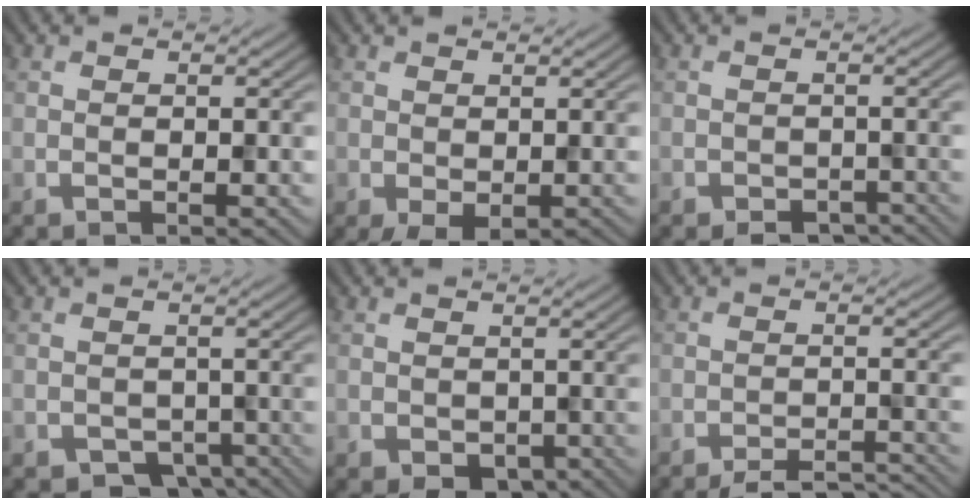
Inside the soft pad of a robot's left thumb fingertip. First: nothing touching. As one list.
[{"total": 3.1, "force": [-1.2, 1.8, 2.2], "torque": [-0.047, -0.011, -0.019]}, {"total": 3.2, "force": [-2.7, 1.5, 1.1], "torque": [-0.015, -0.009, -0.041]}, {"total": 3.5, "force": [-2.3, 2.5, 1.1], "torque": [-0.016, -0.012, -0.036]}, {"total": 2.7, "force": [-1.3, 2.0, 1.4], "torque": [-0.029, -0.016, -0.020]}, {"total": 6.3, "force": [-5.7, 1.2, 2.4], "torque": [-0.045, 0.003, -0.082]}]